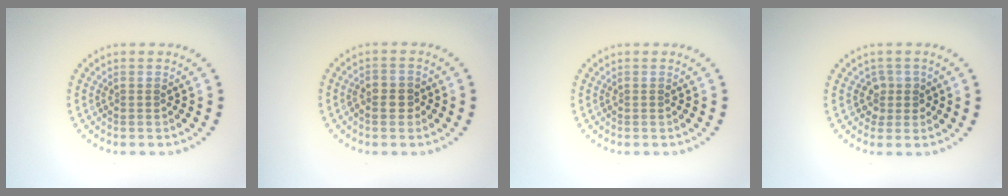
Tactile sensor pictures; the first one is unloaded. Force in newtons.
{"total": 1.6, "press": 1.6, "slide": 0.5}
{"total": 0.0}
{"total": 1.8, "press": 1.4, "slide": 1.2}